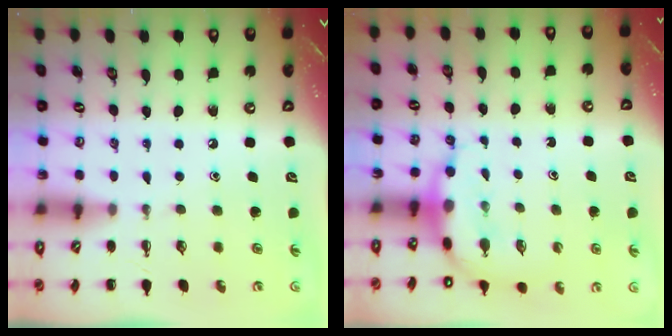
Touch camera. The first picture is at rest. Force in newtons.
{"total": 6.9, "press": 6.7, "slide": 1.8}